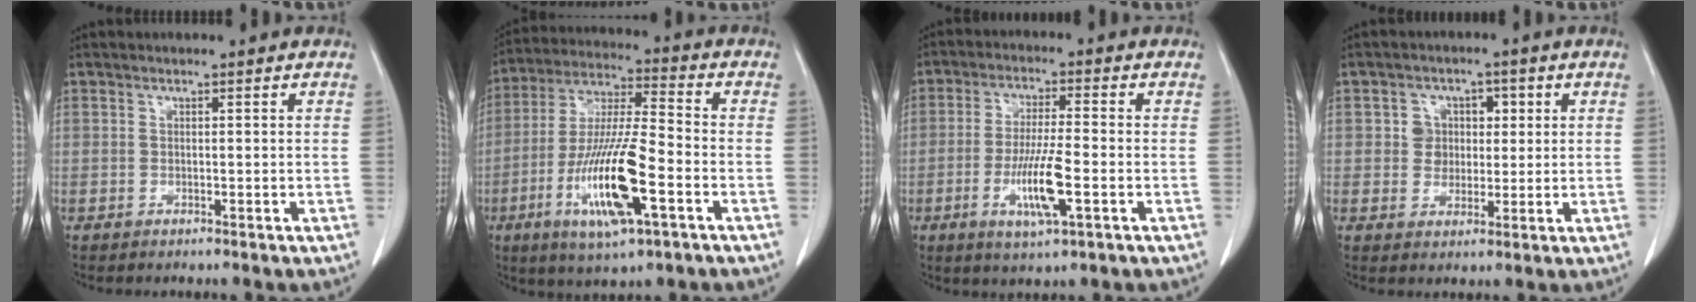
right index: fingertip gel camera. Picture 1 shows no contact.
{"total": 16.0, "force": [-5.6, 2.4, 14.8], "torque": [-0.296, -0.016, -0.099]}
{"total": 8.7, "force": [-2.7, 0.9, 8.3], "torque": [-0.158, -0.012, -0.048]}
{"total": 4.7, "force": [0.9, 4.3, 1.5], "torque": [-0.015, 0.017, 0.015]}